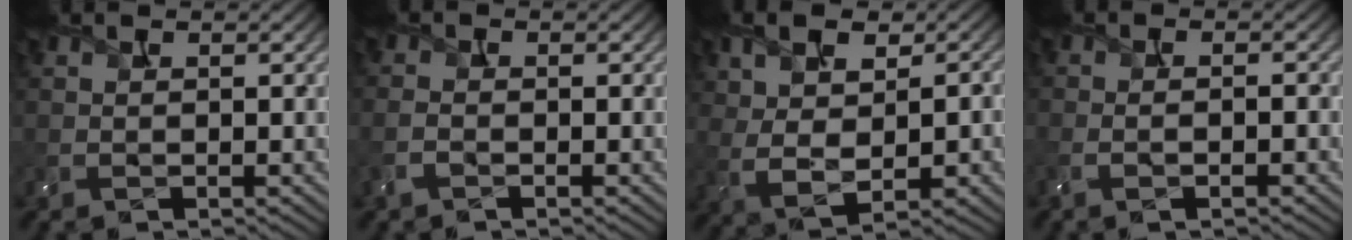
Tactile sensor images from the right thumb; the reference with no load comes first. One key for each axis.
{"total": 2.0, "fx": -1.1, "fy": 1.1, "fz": 1.2, "tx": -0.033, "ty": -0.001, "tz": -0.031}
{"total": 9.1, "fx": 1.4, "fy": 4.8, "fz": 7.5, "tx": -0.135, "ty": 0.003, "tz": 0.024}
{"total": 2.7, "fx": -1.0, "fy": 0.7, "fz": 2.4, "tx": -0.030, "ty": 0.009, "tz": -0.028}